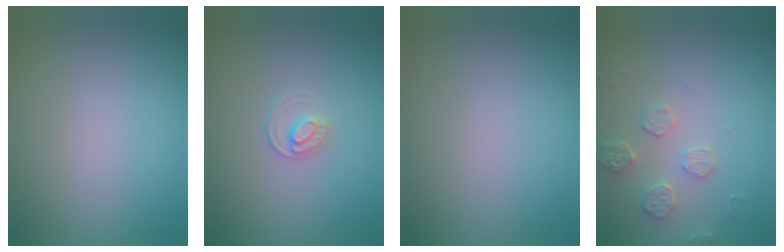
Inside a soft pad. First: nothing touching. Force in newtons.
{"total": 1.7, "press": 1.7, "slide": 0.1}
{"total": 0.0}
{"total": 2.5, "press": 2.5, "slide": 0.5}